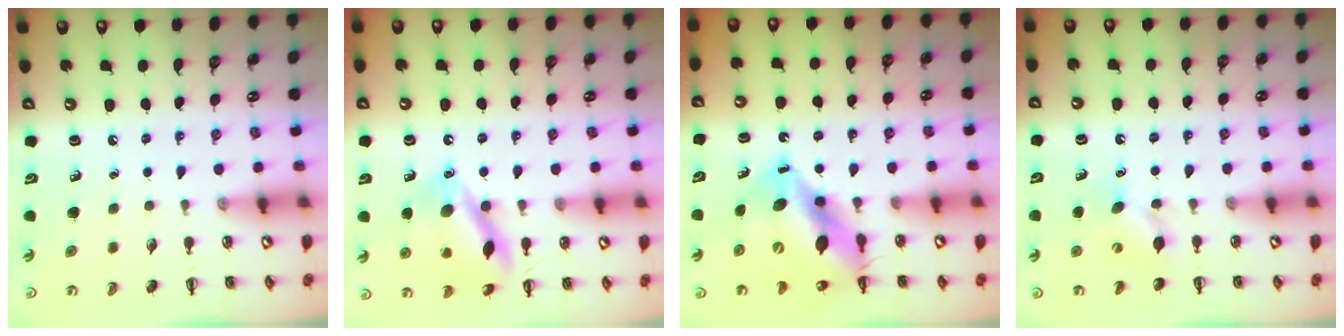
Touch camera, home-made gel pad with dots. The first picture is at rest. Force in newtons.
{"total": 13.5, "press": 13.4, "slide": 1.6}
{"total": 14.5, "press": 14.0, "slide": 3.5}
{"total": 4.7, "press": 4.5, "slide": 1.3}